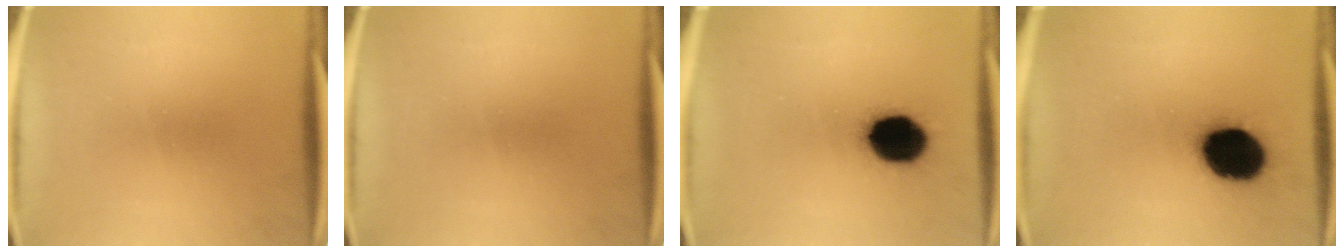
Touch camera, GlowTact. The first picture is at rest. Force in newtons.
{"total": 0.0}
{"total": 15.3}
{"total": 18.7}